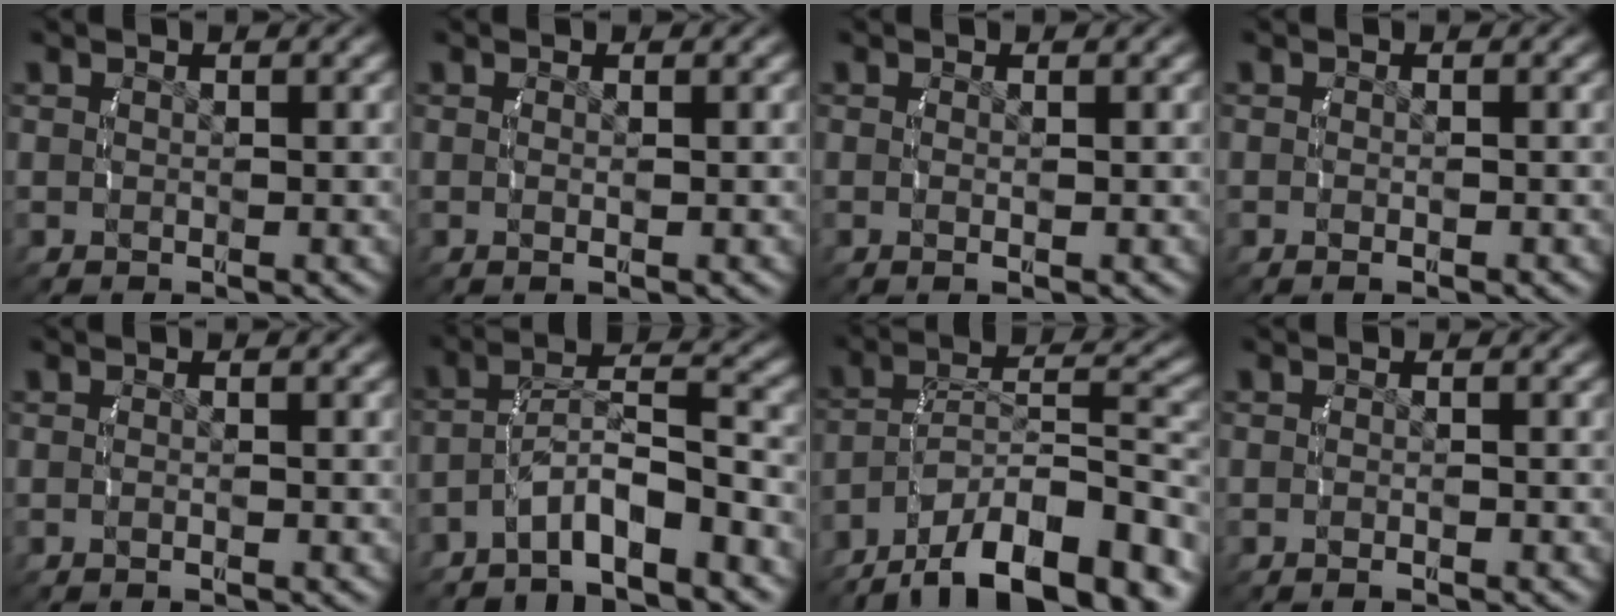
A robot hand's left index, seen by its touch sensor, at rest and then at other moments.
{"total": 0.8, "force": [-0.3, -0.4, 0.7], "torque": [-0.018, -0.007, -0.002]}
{"total": 0.9, "force": [-0.3, -0.4, 0.7], "torque": [-0.019, -0.007, -0.001]}
{"total": 0.9, "force": [-0.6, 0.4, 0.6], "torque": [-0.019, -0.004, -0.009]}
{"total": 0.9, "force": [-0.7, 0.0, 0.6], "torque": [-0.016, -0.002, -0.012]}
{"total": 5.6, "force": [-3.5, 2.6, 3.5], "torque": [-0.091, -0.016, -0.051]}
{"total": 12.0, "force": [-7.0, 6.4, 7.3], "torque": [-0.124, -0.019, -0.101]}
{"total": 1.2, "force": [-0.9, 0.2, 0.7], "torque": [-0.016, -0.001, -0.018]}